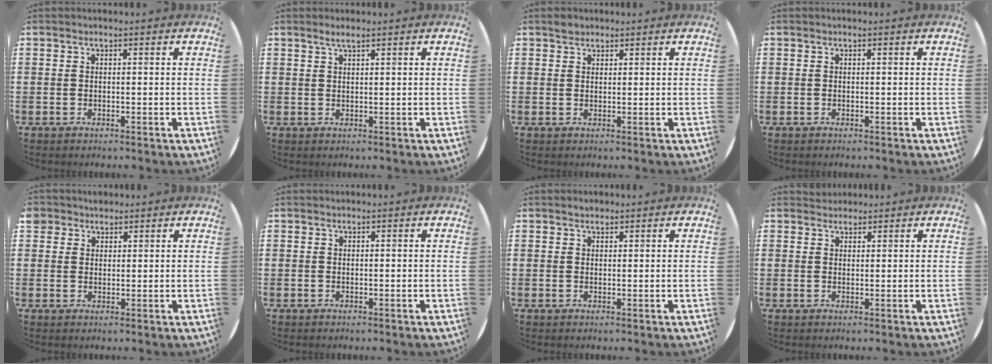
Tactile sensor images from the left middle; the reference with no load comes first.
{"total": 1.5, "force": [1.2, 0.0, 0.9], "torque": [-0.017, 0.002, 0.022]}
{"total": 1.3, "force": [1.2, 0.5, 0.0], "torque": [0.006, -0.002, 0.023]}
{"total": 0.0}
{"total": 2.5, "force": [2.0, 1.5, 0.0], "torque": [0.002, 0.004, 0.039]}
{"total": 0.0}
{"total": 1.0, "force": [0.9, 0.3, 0.0], "torque": [0.006, -0.002, 0.016]}
{"total": 1.5, "force": [1.4, 0.4, -0.2], "torque": [0.001, 0.003, 0.029]}